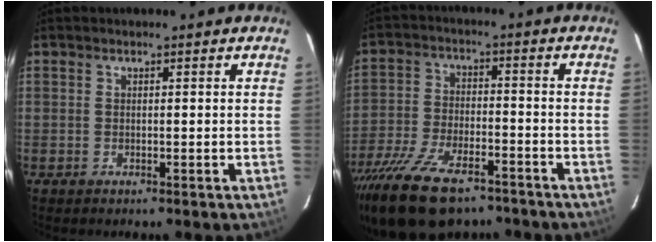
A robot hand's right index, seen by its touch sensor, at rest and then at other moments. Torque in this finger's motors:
{"motor_torque": [1.38, -0.76, 1.05, 0.21]}